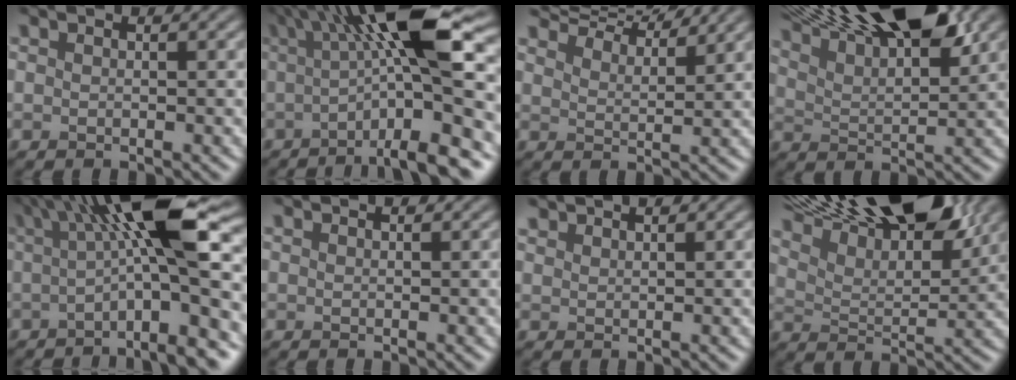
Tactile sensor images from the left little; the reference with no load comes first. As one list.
[{"total": 12.8, "force": [-0.2, 2.4, 12.6], "torque": [-0.168, 0.012, 0.006]}, {"total": 7.1, "force": [6.7, 1.1, 1.9], "torque": [-0.031, 0.007, 0.099]}, {"total": 14.7, "force": [10.1, 5.0, 9.5], "torque": [-0.145, 0.045, 0.130]}, {"total": 11.9, "force": [0.8, 2.2, 11.7], "torque": [-0.162, 0.010, 0.021]}, {"total": 1.1, "force": [0.8, 0.5, 0.5], "torque": [0.012, -0.002, -0.004]}, {"total": 1.7, "force": [1.7, 0.3, 0.3], "torque": [0.013, 0.001, 0.023]}, {"total": 15.8, "force": [11.6, 5.2, 9.4], "torque": [-0.168, 0.046, 0.160]}]